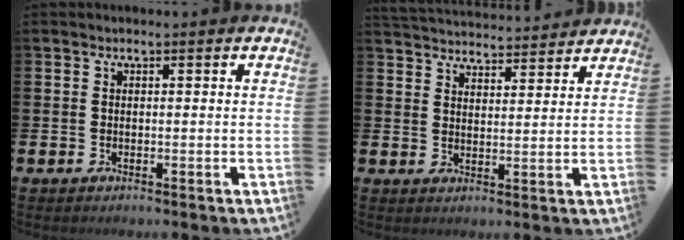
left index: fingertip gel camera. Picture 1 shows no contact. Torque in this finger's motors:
{"motor_torque": [0.97, -1.17, 0.02, 0.01]}